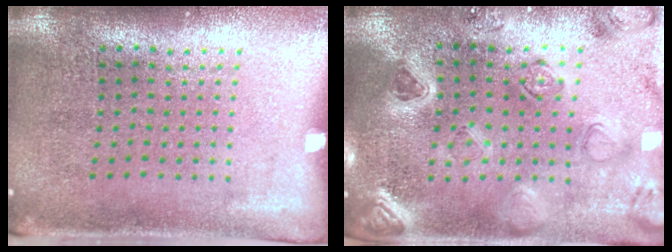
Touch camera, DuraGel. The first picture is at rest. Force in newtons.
{"total": 2.2, "press": 2.2, "slide": 0.3}